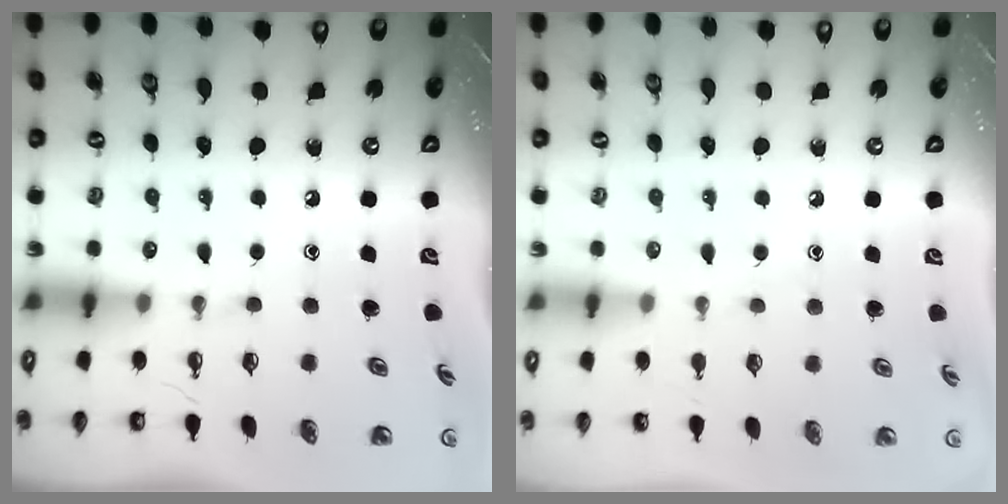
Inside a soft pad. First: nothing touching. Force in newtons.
{"total": 2.9, "press": 2.9, "slide": 0.3}